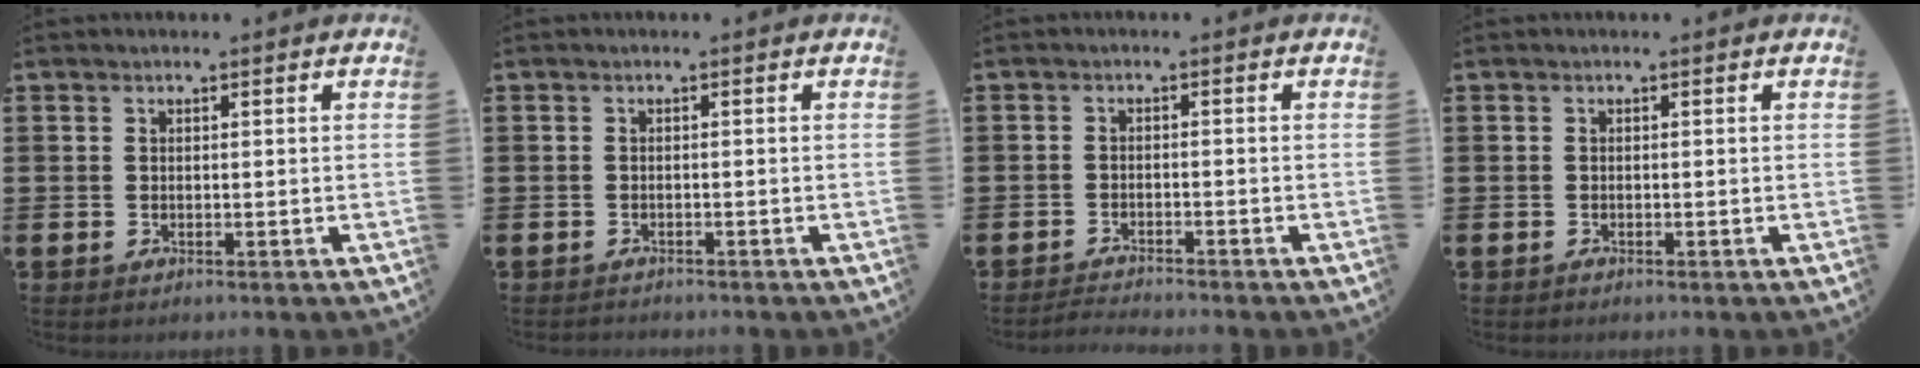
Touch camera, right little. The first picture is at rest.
{"total": 0.6, "force": [-0.5, 0.1, 0.0], "torque": [-0.001, -0.002, -0.012]}
{"total": 1.5, "force": [-1.5, -0.1, 0.0], "torque": [-0.008, 0.002, -0.028]}
{"total": 0.0}